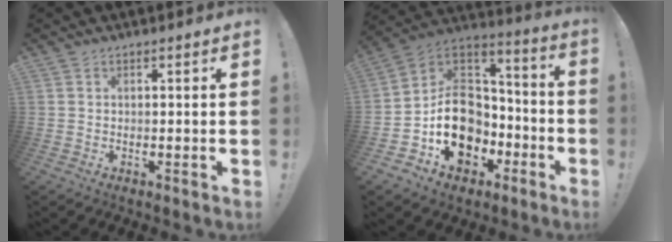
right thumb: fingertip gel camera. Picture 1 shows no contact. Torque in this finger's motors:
{"motor_torque": [2.34, 2.42, 1.42, -1.35, 0.19]}